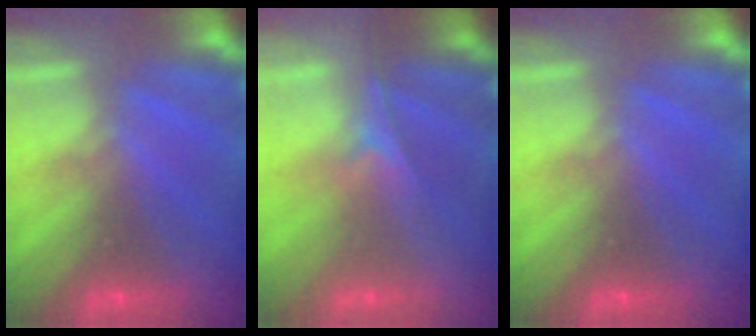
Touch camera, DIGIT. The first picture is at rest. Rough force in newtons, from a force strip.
{"total": 2.0}
{"total": 0.0}